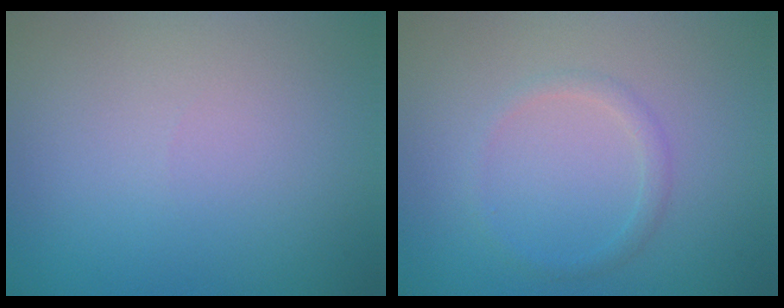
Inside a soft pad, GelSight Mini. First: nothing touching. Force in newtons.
{"total": 1.3, "press": 1.3, "slide": 0.1}